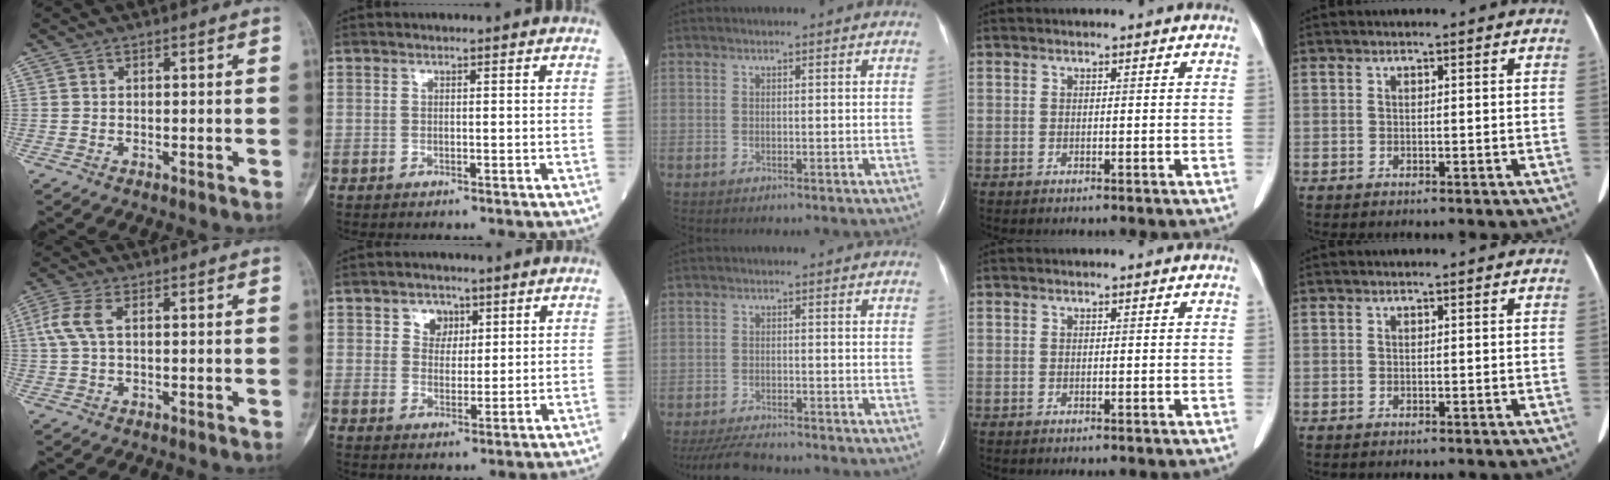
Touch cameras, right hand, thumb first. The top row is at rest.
{"thumb": {"total": 5.0, "force": [1.0, 2.4, 4.2], "torque": [-0.122, 0.016, 0.018]}, "index": {"total": 3.8, "force": [1.9, 3.0, 1.4], "torque": [-0.019, 0.006, 0.031]}, "middle": {"total": 6.7, "force": [-6.2, 0.9, 2.5], "torque": [-0.044, -0.021, -0.101]}}